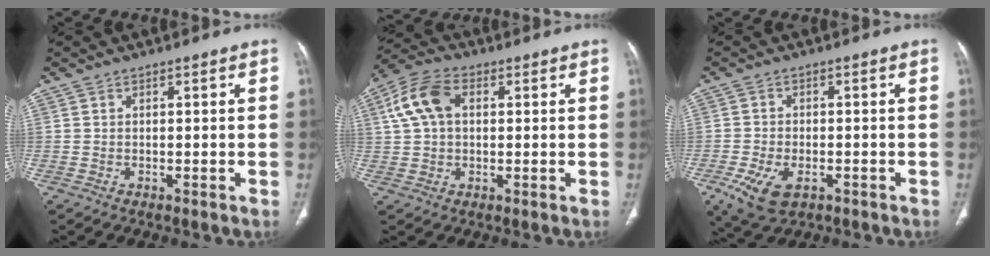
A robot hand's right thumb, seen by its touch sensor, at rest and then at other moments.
{"total": 9.3, "force": [2.2, 6.1, 6.7], "torque": [-0.138, 0.023, 0.038]}
{"total": 8.0, "force": [-3.5, 4.5, 5.6], "torque": [-0.110, 0.001, -0.055]}